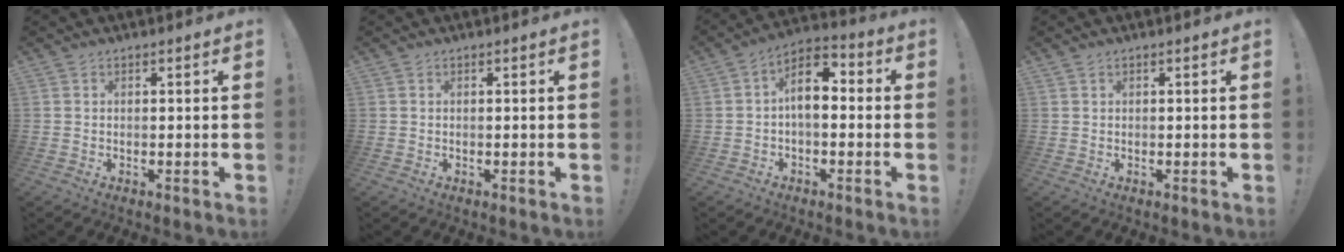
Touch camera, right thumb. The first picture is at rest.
{"total": 0.0}
{"total": 9.4, "force": [0.1, 5.2, 7.9], "torque": [-0.141, 0.012, 0.002]}
{"total": 0.5, "force": [0.4, 0.3, 0.0], "torque": [0.003, -0.002, 0.007]}